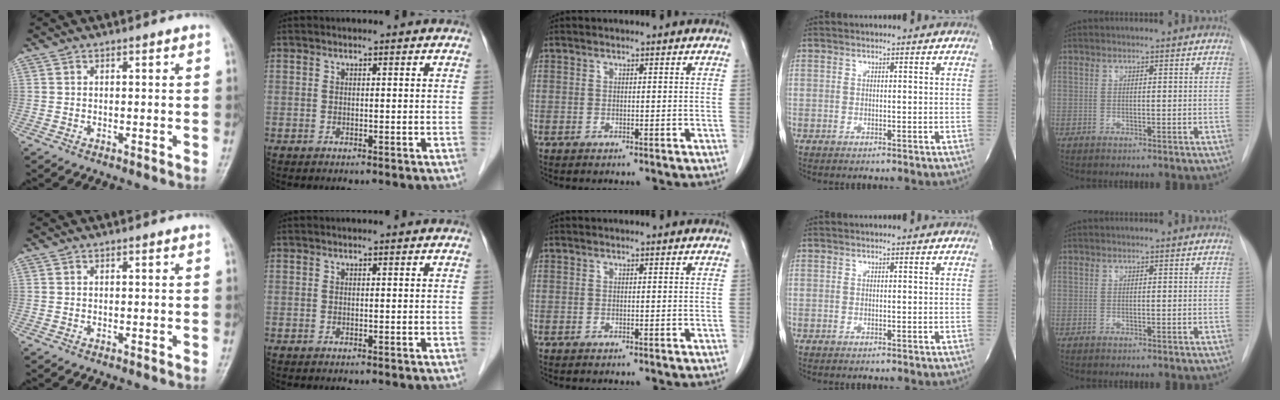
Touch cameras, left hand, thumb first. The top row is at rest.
{}